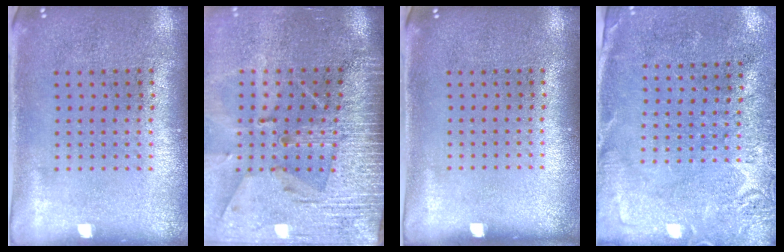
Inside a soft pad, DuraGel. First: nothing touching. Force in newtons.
{"total": 4.1, "press": 3.5, "slide": 2.2}
{"total": 0.0}
{"total": 2.7, "press": 2.6, "slide": 0.9}